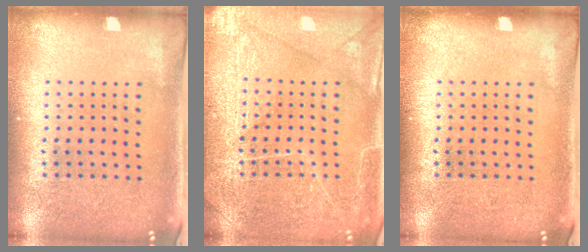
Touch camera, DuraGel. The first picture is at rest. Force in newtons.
{"total": 5.0, "press": 4.9, "slide": 0.5}
{"total": 0.0}